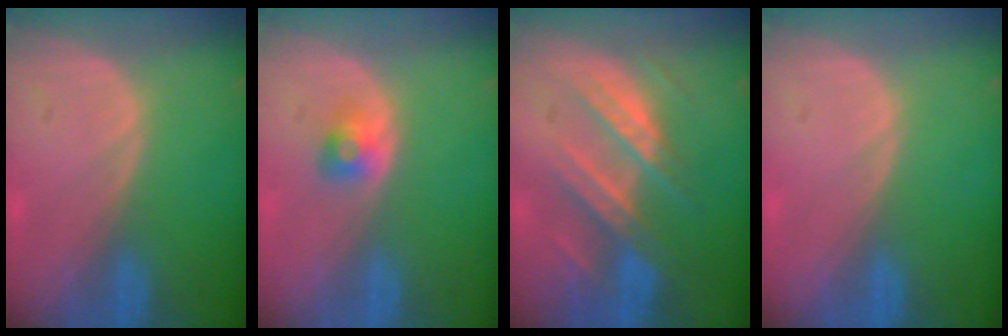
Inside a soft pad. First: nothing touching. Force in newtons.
{"total": 2.5, "press": 2.3, "slide": 0.9}
{"total": 8.9, "press": 7.8, "slide": 4.2}
{"total": 0.0}